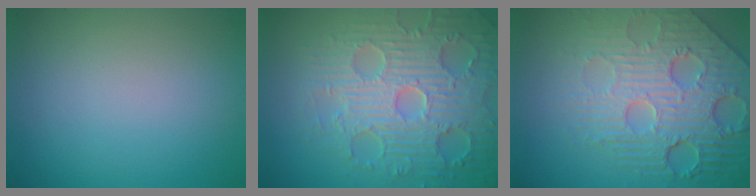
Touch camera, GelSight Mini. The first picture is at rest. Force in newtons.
{"total": 8.4, "press": 6.4, "slide": 5.5}
{"total": 8.6, "press": 5.9, "slide": 6.3}